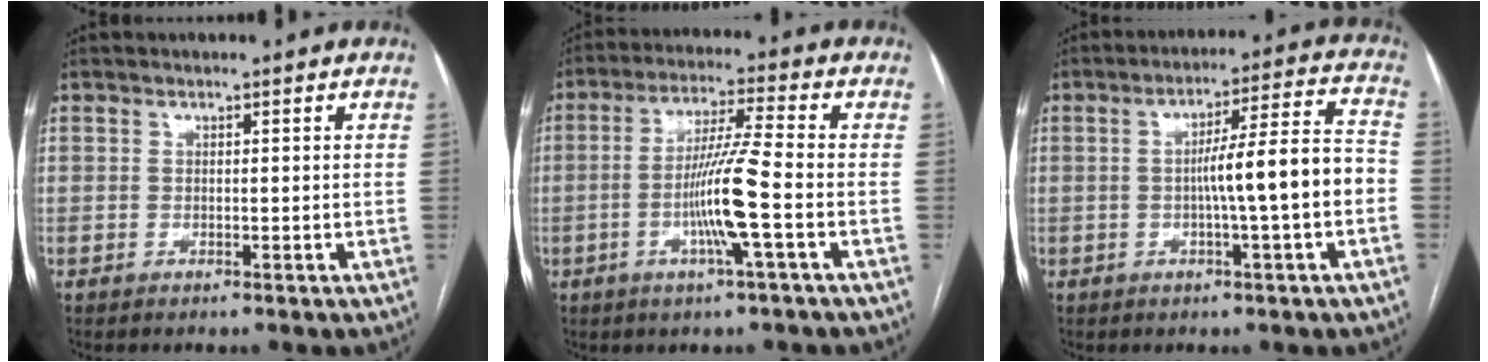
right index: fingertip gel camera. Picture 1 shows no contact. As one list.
[{"total": 9.7, "force": [-2.6, -0.9, 9.3], "torque": [-0.181, -0.005, -0.050]}, {"total": 10.4, "force": [-1.9, -0.3, 10.2], "torque": [-0.157, 0.020, -0.031]}]